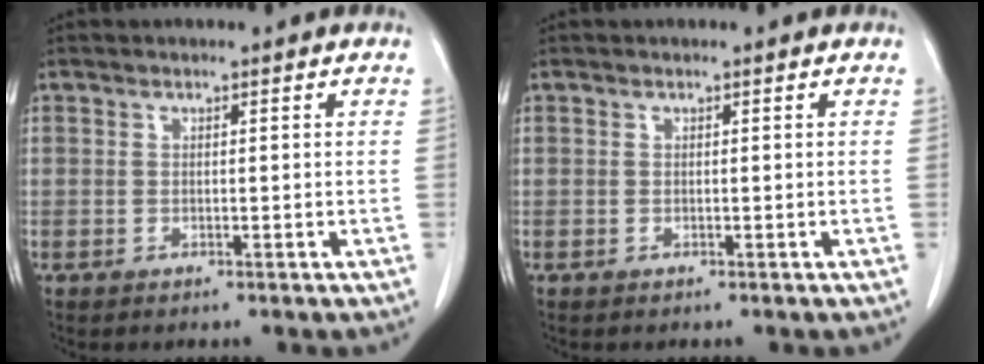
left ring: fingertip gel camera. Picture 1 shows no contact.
{"total": 0.0}